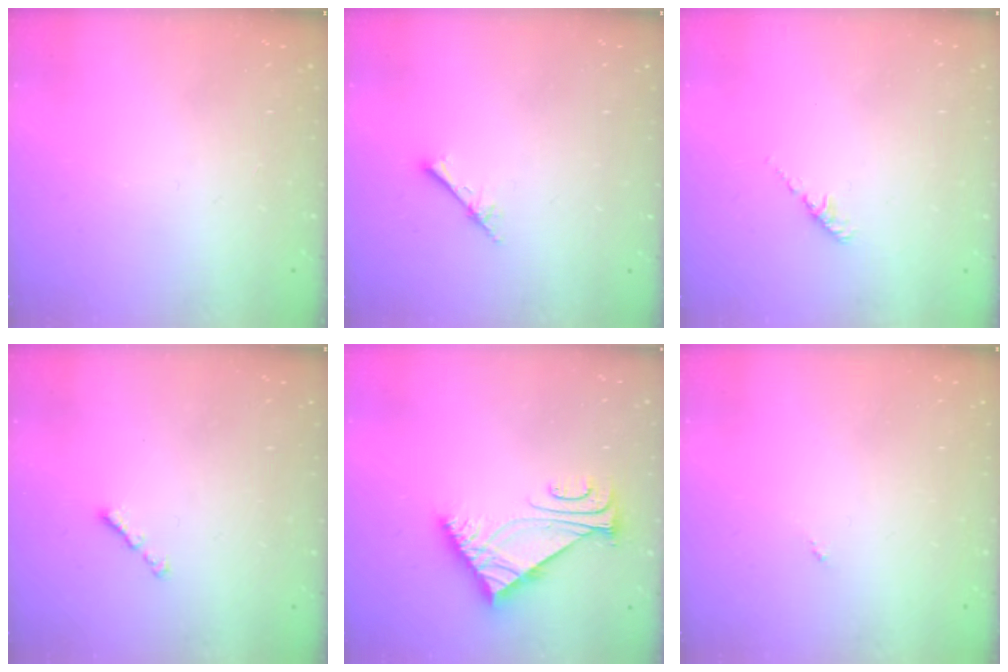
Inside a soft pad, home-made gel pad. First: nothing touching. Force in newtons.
{"total": 2.6, "press": 2.6, "slide": 0.3}
{"total": 2.2, "press": 2.1, "slide": 0.6}
{"total": 1.1, "press": 1.0, "slide": 0.4}
{"total": 6.5, "press": 6.5, "slide": 0.4}
{"total": 0.0}